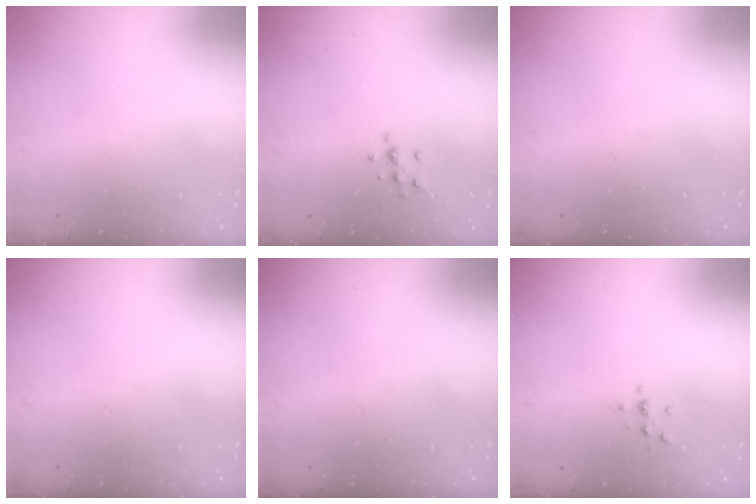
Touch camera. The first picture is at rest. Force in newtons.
{"total": 5.6, "press": 5.6, "slide": 0.6}
{"total": 0.0}
{"total": 0.0}
{"total": 0.0}
{"total": 2.3, "press": 2.3, "slide": 0.2}